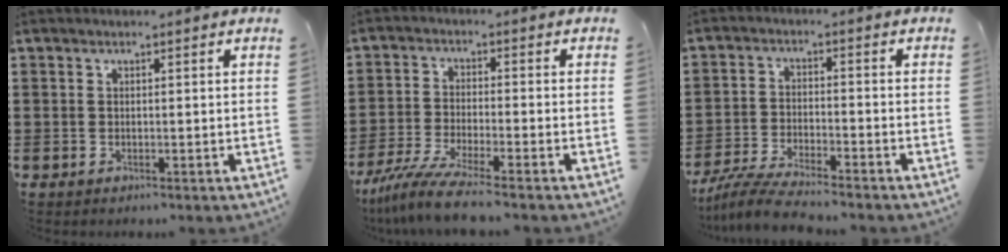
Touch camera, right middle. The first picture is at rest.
{"total": 6.9, "force": [-5.9, 0.0, 3.7], "torque": [-0.090, -0.019, -0.114]}
{"total": 5.8, "force": [-5.5, 0.2, 2.0], "torque": [-0.052, -0.010, -0.108]}